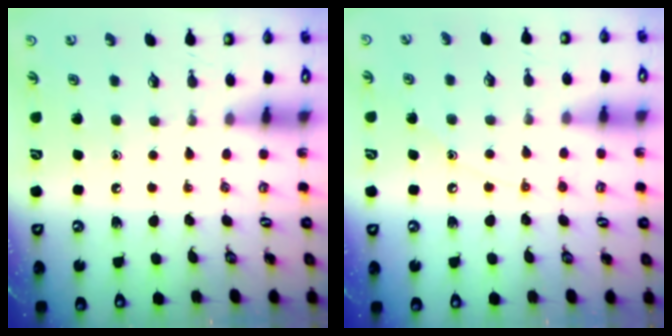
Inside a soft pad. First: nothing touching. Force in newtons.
{"total": 6.5, "press": 6.5, "slide": 0.7}